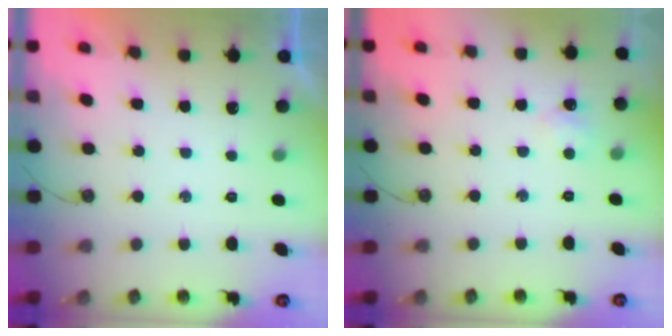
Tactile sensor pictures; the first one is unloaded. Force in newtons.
{"total": 6.2, "press": 6.1, "slide": 1.0}